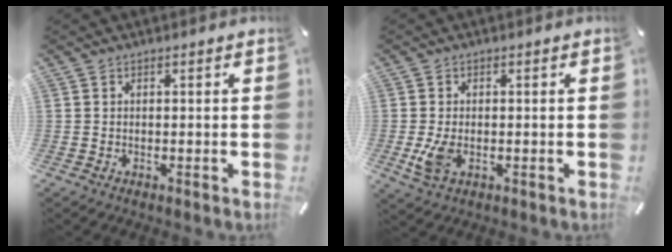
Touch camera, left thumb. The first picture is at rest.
{"total": 4.6, "force": [-0.8, 2.9, 3.5], "torque": [-0.077, -0.009, -0.017]}